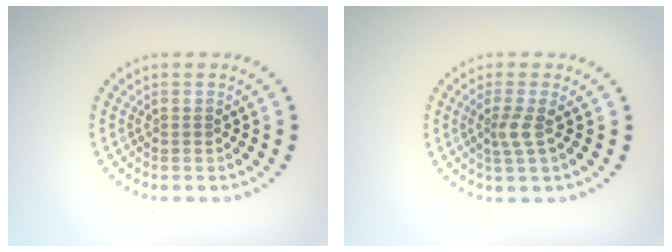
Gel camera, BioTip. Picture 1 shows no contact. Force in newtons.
{"total": 1.9, "press": 1.4, "slide": 1.3}